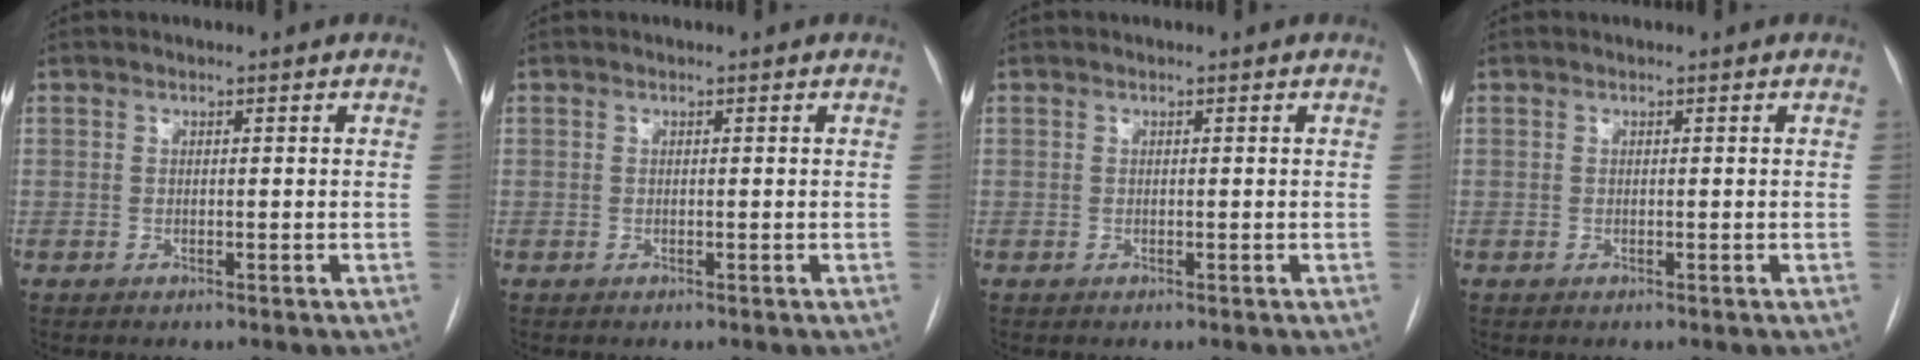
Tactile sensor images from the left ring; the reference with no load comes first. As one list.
[{"total": 0.0}, {"total": 0.0}, {"total": 0.0}]